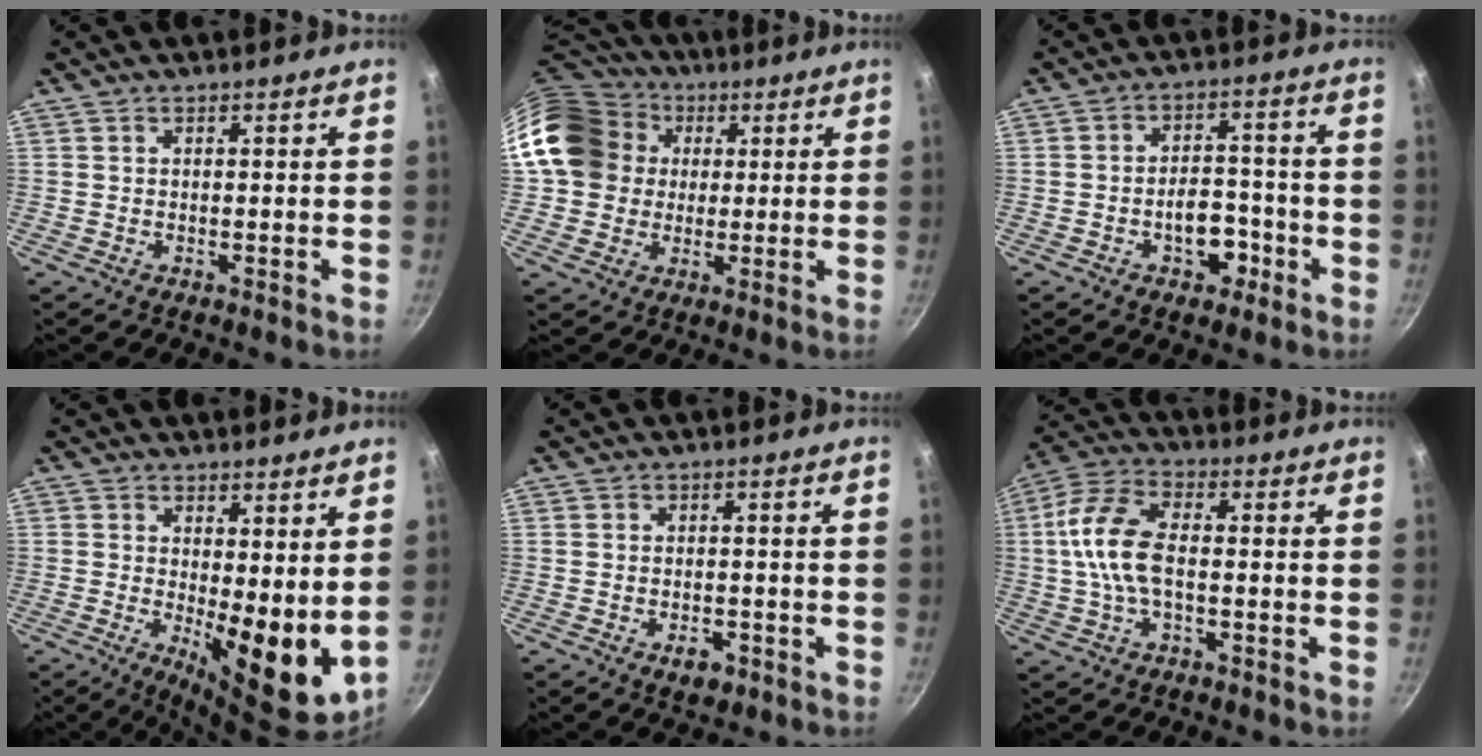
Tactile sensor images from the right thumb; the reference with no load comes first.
{"total": 17.6, "force": [3.1, 15.5, 7.8], "torque": [-0.132, 0.039, 0.052]}
{"total": 7.3, "force": [-3.0, 4.6, 4.8], "torque": [-0.036, 0.027, -0.044]}
{"total": 11.7, "force": [1.3, 4.2, 10.9], "torque": [-0.130, -0.036, 0.027]}
{"total": 3.4, "force": [-1.6, 1.8, 2.3], "torque": [-0.028, 0.009, -0.020]}
{"total": 11.6, "force": [-0.2, 6.0, 9.9], "torque": [-0.202, 0.028, -0.017]}